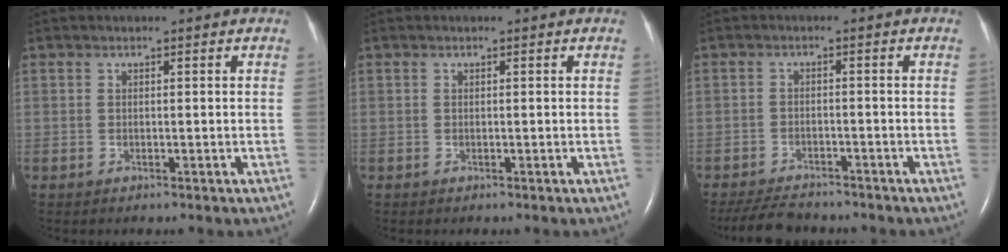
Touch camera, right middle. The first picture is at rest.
{"total": 0.0}
{"total": 6.8, "force": [-6.3, 1.6, 2.2], "torque": [-0.037, -0.016, -0.099]}